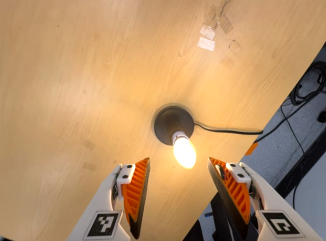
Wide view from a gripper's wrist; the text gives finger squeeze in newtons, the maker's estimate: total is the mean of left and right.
{"total": 0.0}